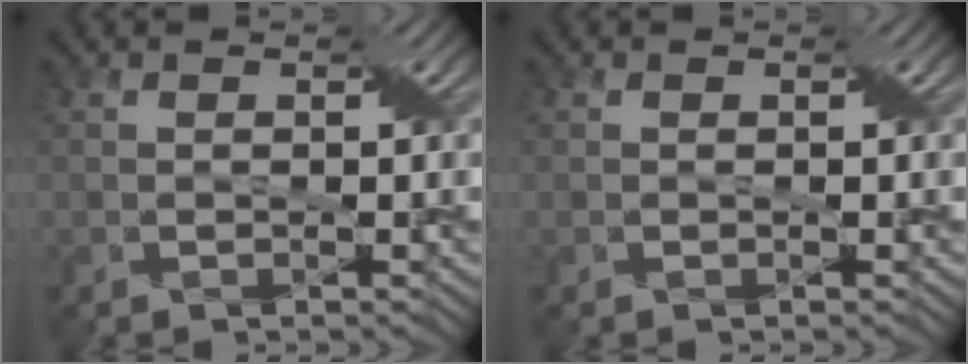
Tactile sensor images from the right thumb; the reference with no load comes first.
{"total": 0.0}